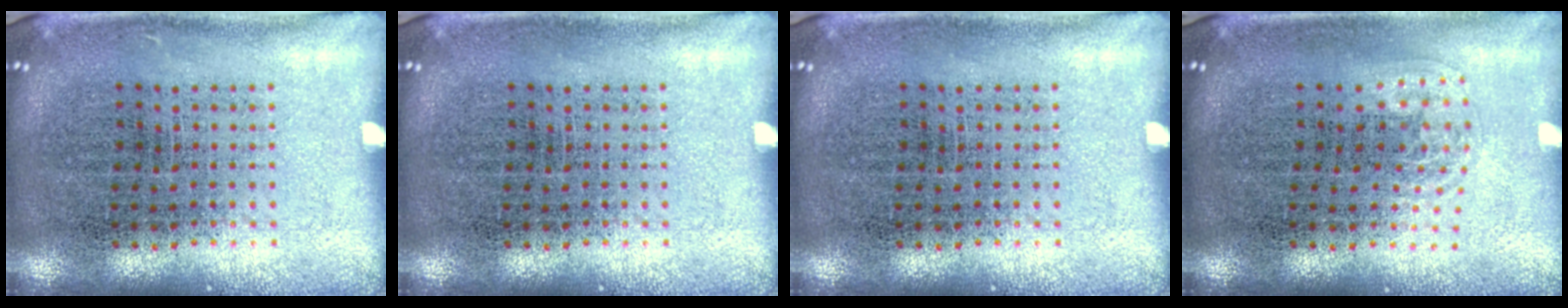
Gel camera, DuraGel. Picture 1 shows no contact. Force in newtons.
{"total": 0.0}
{"total": 0.0}
{"total": 0.9, "press": 0.6, "slide": 0.7}